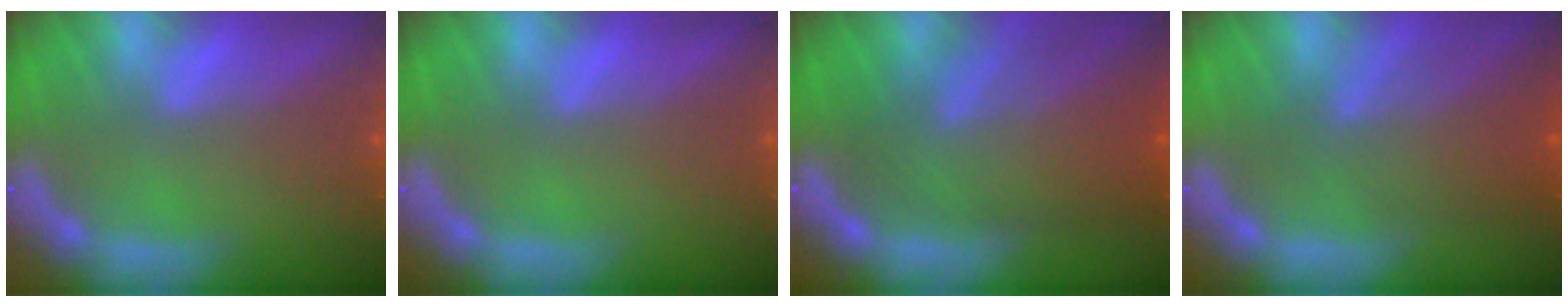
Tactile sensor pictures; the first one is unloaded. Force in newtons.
{"total": 0.0}
{"total": 9.0}
{"total": 6.0}